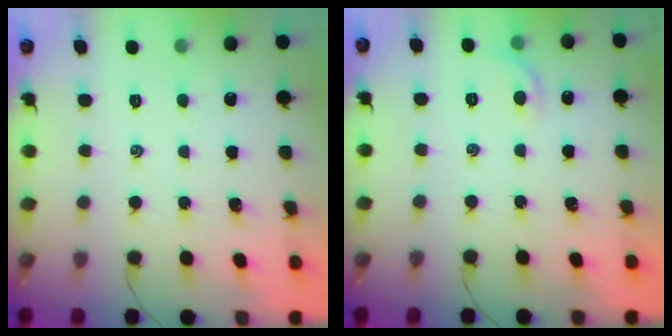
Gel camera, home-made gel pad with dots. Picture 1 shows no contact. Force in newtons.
{"total": 4.7, "press": 4.5, "slide": 1.2}